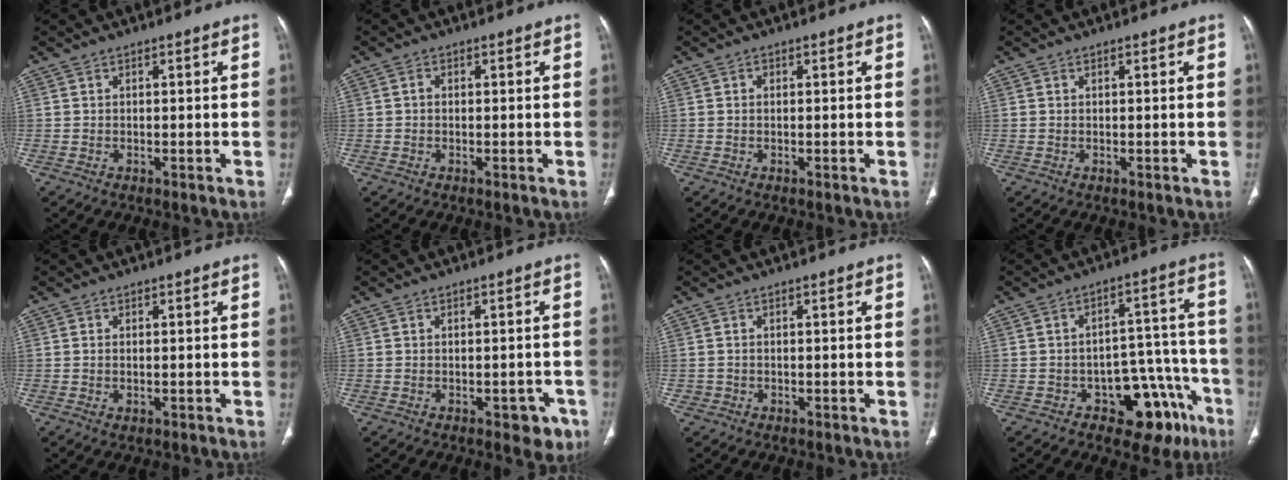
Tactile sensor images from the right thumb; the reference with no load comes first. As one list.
[{"total": 1.0, "force": [0.0, 0.8, 0.6], "torque": [-0.007, 0.003, -0.003]}, {"total": 0.6, "force": [0.1, 0.5, 0.3], "torque": [-0.004, 0.002, 0.000]}, {"total": 0.0}, {"total": 1.3, "force": [-0.2, 0.7, 1.1], "torque": [-0.032, -0.002, -0.002]}, {"total": 4.5, "force": [-2.3, 2.5, 2.9], "torque": [-0.011, 0.012, -0.024]}, {"total": 0.9, "force": [-0.2, 0.9, 0.0], "torque": [0.008, 0.006, -0.004]}, {"total": 14.7, "force": [-7.9, 8.6, 9.1], "torque": [-0.056, 0.079, -0.098]}]